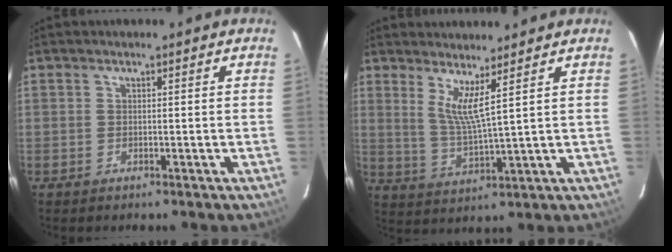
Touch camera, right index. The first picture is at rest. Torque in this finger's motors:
{"motor_torque": [0.14, 0.16, 0.09, 0.07]}